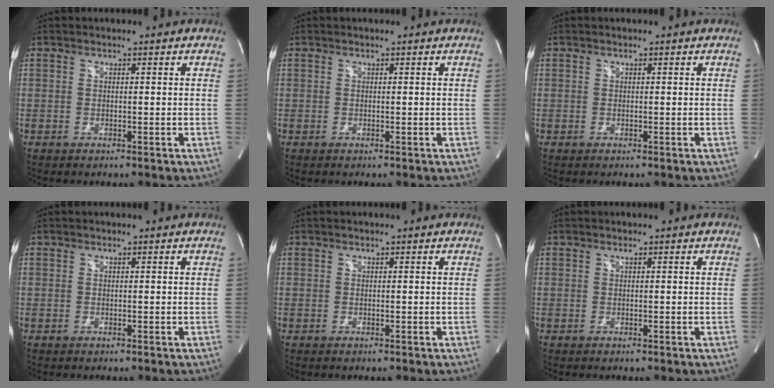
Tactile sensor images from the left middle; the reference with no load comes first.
{"total": 0.0}
{"total": 0.0}
{"total": 0.0}
{"total": 0.0}
{"total": 0.0}